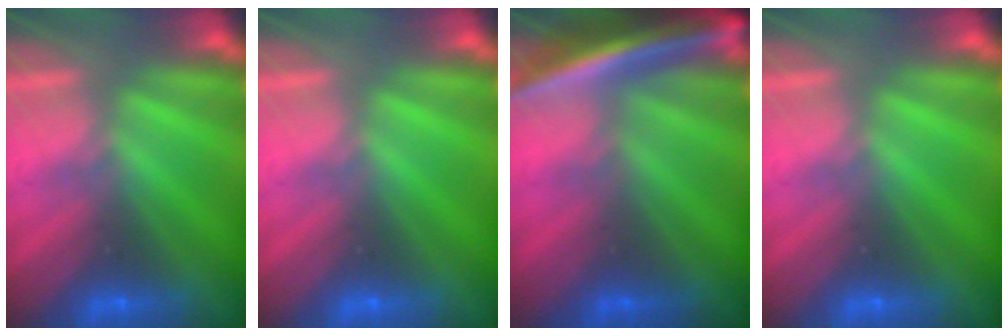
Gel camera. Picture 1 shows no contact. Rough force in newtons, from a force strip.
{"total": 0.0}
{"total": 7.5}
{"total": 0.0}